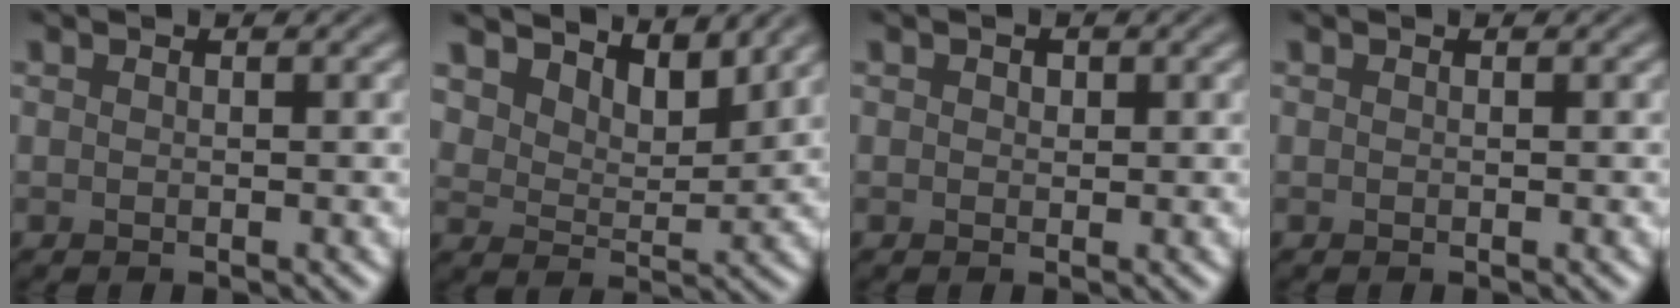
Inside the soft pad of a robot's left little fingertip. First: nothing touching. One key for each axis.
{"total": 4.7, "fx": 3.9, "fy": 1.8, "fz": 1.8, "tx": -0.045, "ty": -0.014, "tz": 0.059}
{"total": 0.8, "fx": 0.2, "fy": 0.7, "fz": 0.4, "tx": -0.006, "ty": 0.002, "tz": 0.000}
{"total": 0.0}